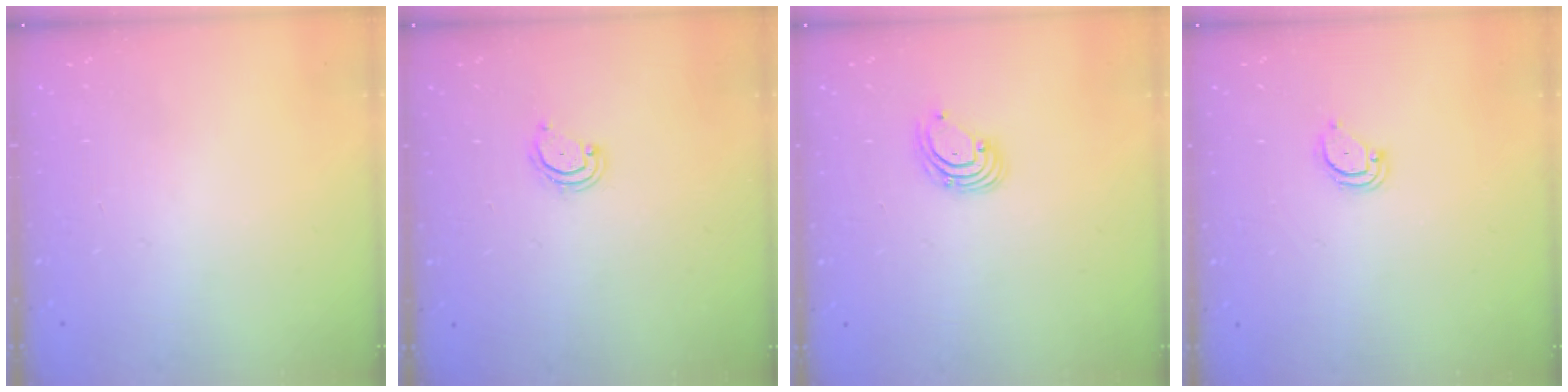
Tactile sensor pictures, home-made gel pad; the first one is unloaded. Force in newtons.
{"total": 3.3, "press": 3.3, "slide": 0.3}
{"total": 2.6, "press": 2.6, "slide": 0.1}
{"total": 2.6, "press": 2.6, "slide": 0.2}